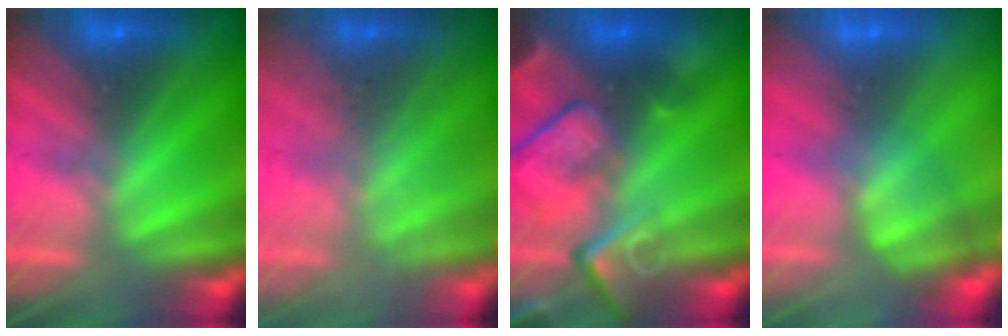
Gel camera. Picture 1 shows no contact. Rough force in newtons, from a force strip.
{"total": 2.1}
{"total": 9.6}
{"total": 3.6}